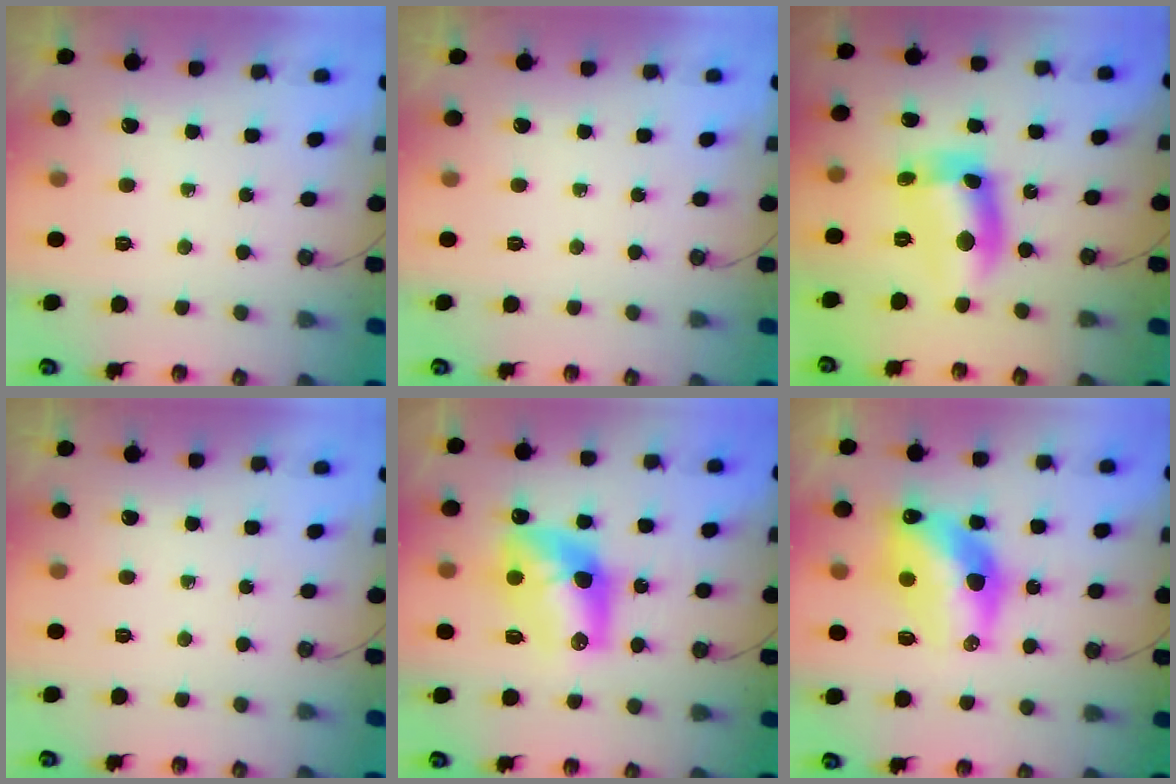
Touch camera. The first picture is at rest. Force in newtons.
{"total": 0.0}
{"total": 12.2, "press": 12.1, "slide": 1.3}
{"total": 0.0}
{"total": 12.6, "press": 12.6, "slide": 0.9}
{"total": 14.6, "press": 14.6, "slide": 1.3}